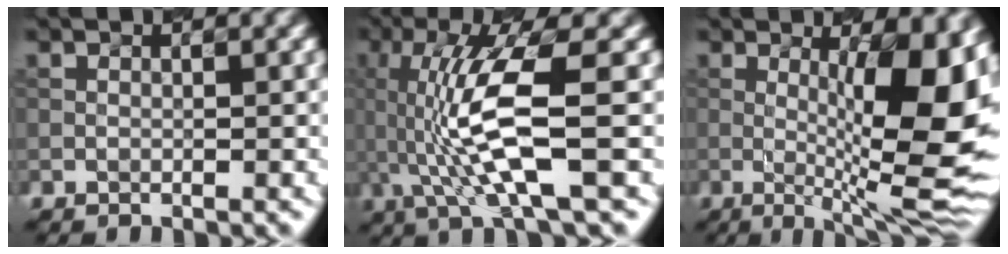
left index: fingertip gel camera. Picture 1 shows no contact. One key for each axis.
{"total": 7.5, "fx": -1.0, "fy": 1.3, "fz": 7.3, "tx": -0.156, "ty": 0.003, "tz": -0.001}
{"total": 12.4, "fx": 0.4, "fy": 3.1, "fz": 11.9, "tx": -0.140, "ty": -0.004, "tz": 0.022}